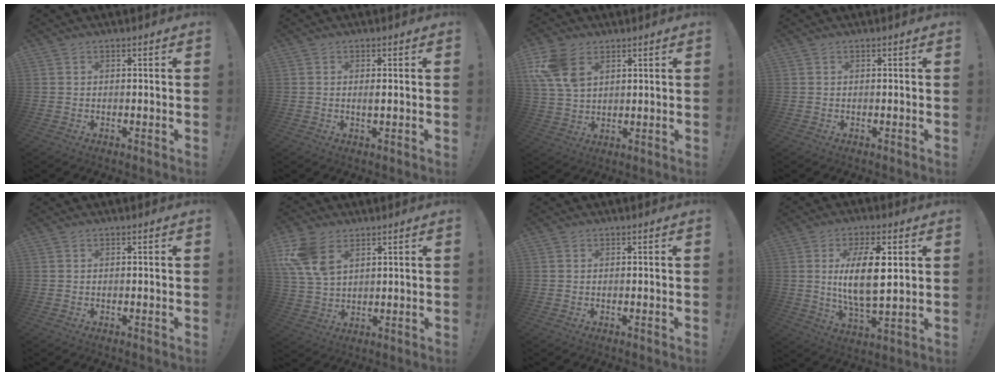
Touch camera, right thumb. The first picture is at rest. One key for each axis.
{"total": 1.2, "fx": 0.2, "fy": 0.1, "fz": 1.1, "tx": -0.014, "ty": -0.004, "tz": 0.001}
{"total": 12.0, "fx": 5.2, "fy": 7.9, "fz": 7.4, "tx": -0.158, "ty": -0.009, "tz": 0.106}
{"total": 0.0}
{"total": 0.0}
{"total": 11.7, "fx": 5.7, "fy": 7.2, "fz": 7.2, "tx": -0.148, "ty": -0.019, "tz": 0.111}
{"total": 0.0}
{"total": 14.0, "fx": 2.8, "fy": 5.1, "fz": 12.7, "tx": -0.237, "ty": -0.012, "tz": 0.037}